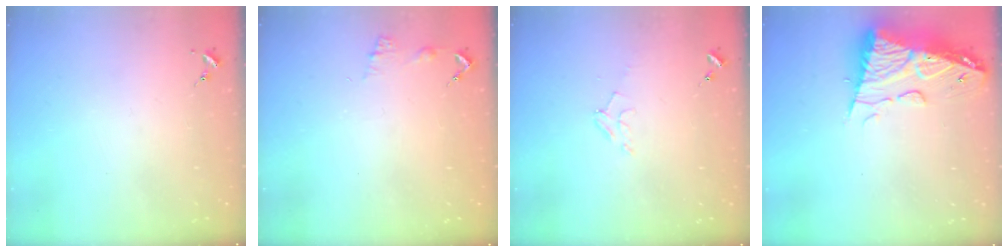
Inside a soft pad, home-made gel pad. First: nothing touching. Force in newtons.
{"total": 6.7, "press": 6.7, "slide": 0.5}
{"total": 5.2, "press": 5.1, "slide": 0.9}
{"total": 13.2, "press": 13.1, "slide": 1.2}